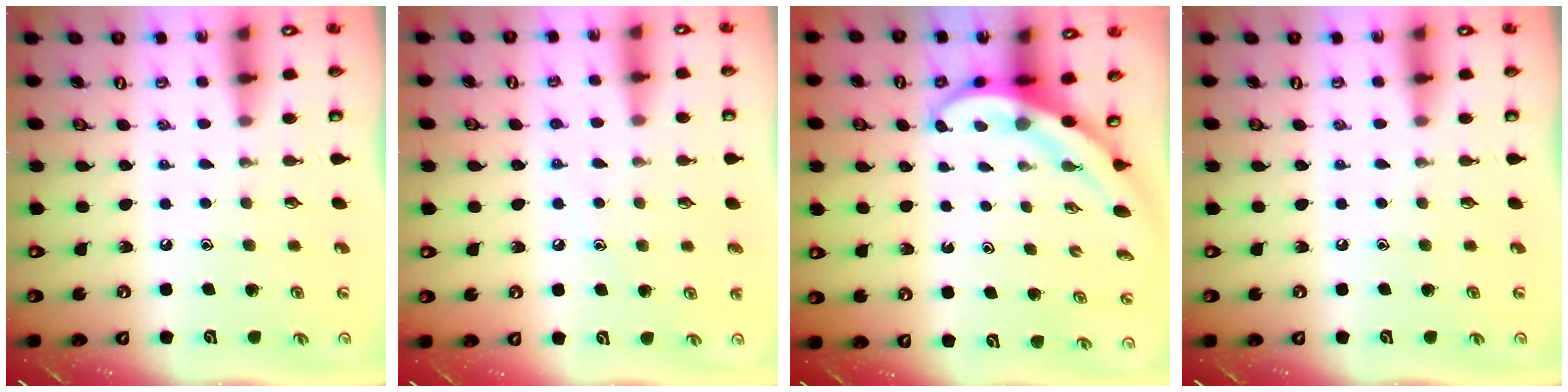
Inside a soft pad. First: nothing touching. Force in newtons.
{"total": 5.8, "press": 5.7, "slide": 0.8}
{"total": 4.0, "press": 3.9, "slide": 0.4}
{"total": 0.0}